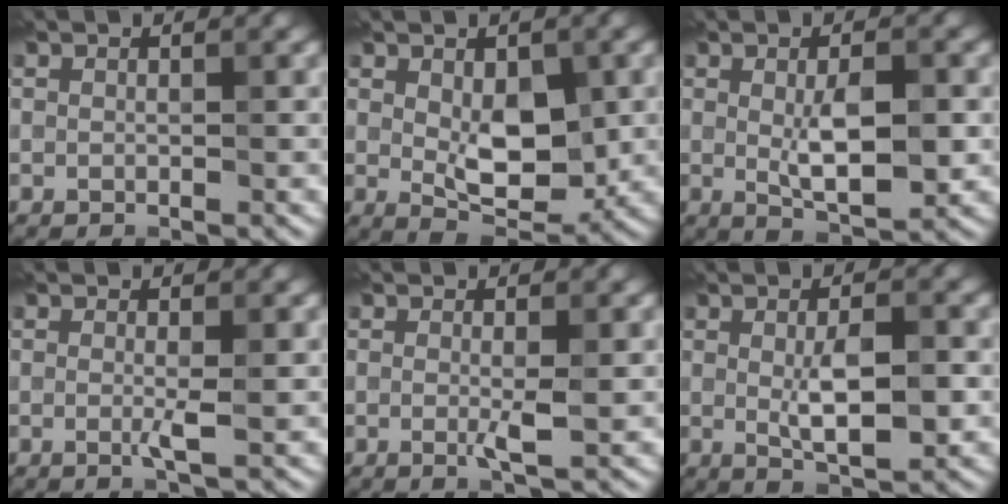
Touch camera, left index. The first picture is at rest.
{"total": 6.1, "force": [0.3, 3.5, 5.1], "torque": [-0.087, -0.012, 0.012]}
{"total": 5.3, "force": [-0.1, 1.9, 4.9], "torque": [-0.087, -0.007, 0.001]}
{"total": 1.3, "force": [-0.3, -0.1, 1.2], "torque": [-0.026, -0.007, -0.007]}
{"total": 1.6, "force": [-0.3, 0.0, 1.6], "torque": [-0.030, -0.008, -0.007]}
{"total": 4.8, "force": [-0.3, 1.7, 4.5], "torque": [-0.082, -0.005, -0.002]}